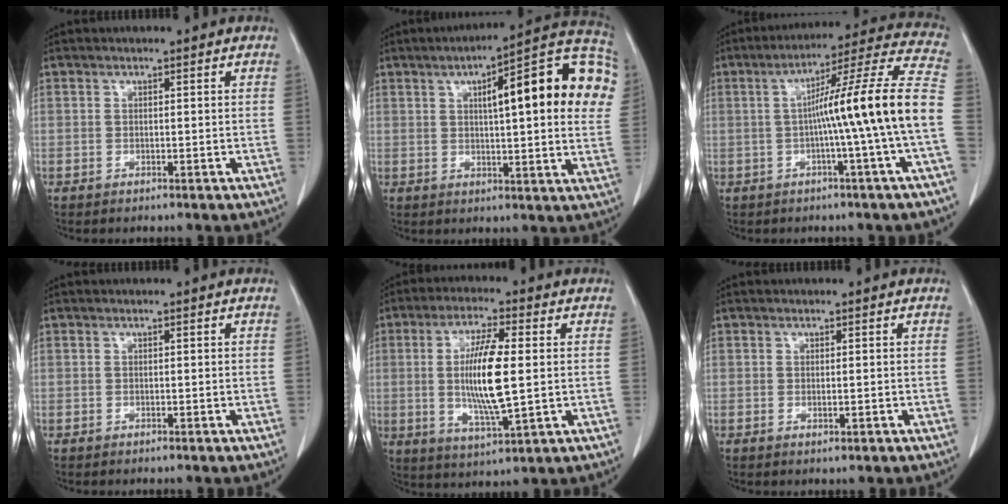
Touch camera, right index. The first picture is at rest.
{"total": 19.7, "force": [5.1, 3.7, 18.6], "torque": [-0.238, 0.038, 0.057]}
{"total": 16.0, "force": [-1.8, -2.3, 15.7], "torque": [-0.226, 0.018, -0.036]}
{"total": 0.0}
{"total": 11.6, "force": [0.4, 1.5, 11.5], "torque": [-0.225, -0.013, 0.008]}
{"total": 1.1, "force": [-0.3, 0.2, 1.0], "torque": [-0.017, -0.004, -0.002]}